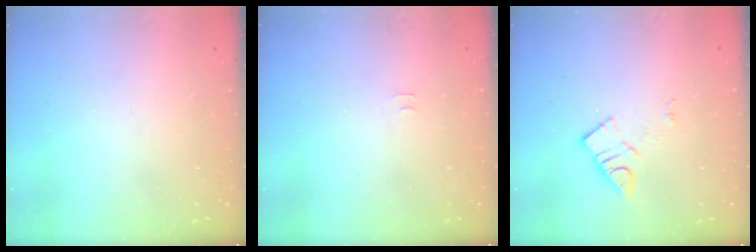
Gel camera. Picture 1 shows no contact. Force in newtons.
{"total": 3.8, "press": 3.8, "slide": 0.5}
{"total": 6.4, "press": 6.4, "slide": 0.3}